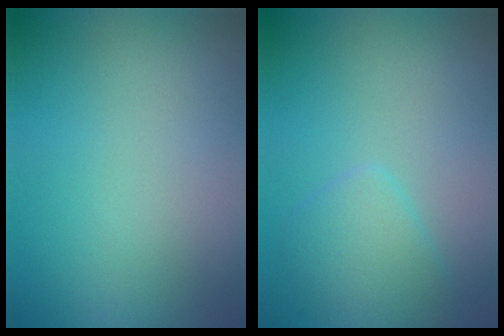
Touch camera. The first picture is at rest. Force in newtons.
{"total": 2.4, "press": 2.4, "slide": 0.1}